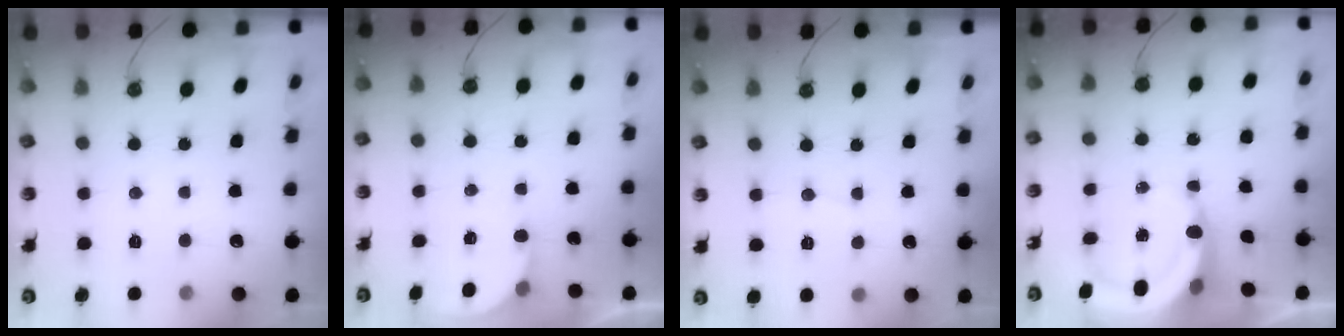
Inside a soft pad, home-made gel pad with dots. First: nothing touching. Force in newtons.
{"total": 2.6, "press": 2.6, "slide": 0.0}
{"total": 2.4, "press": 2.4, "slide": 0.3}
{"total": 6.7, "press": 6.7, "slide": 1.0}